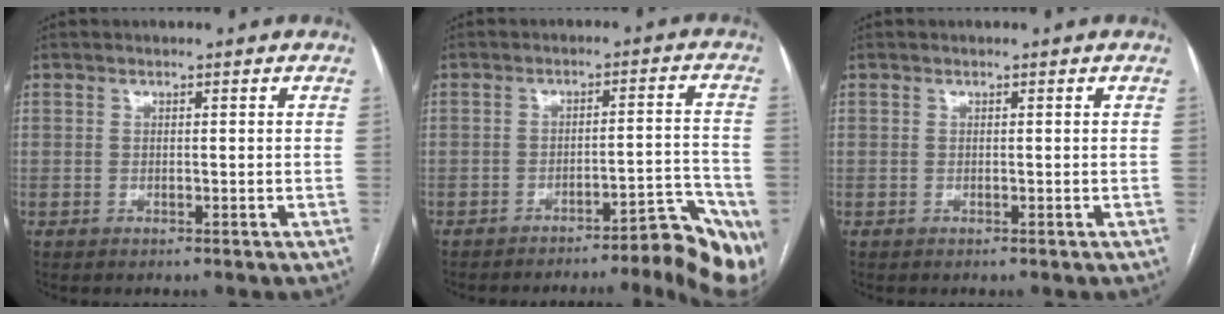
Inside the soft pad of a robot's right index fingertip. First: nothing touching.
{"total": 12.3, "force": [-9.4, 1.5, 7.8], "torque": [-0.037, 0.038, -0.115]}
{"total": 0.0}